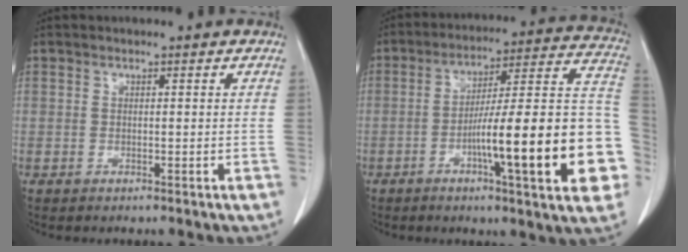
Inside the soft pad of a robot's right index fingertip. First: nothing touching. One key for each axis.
{"total": 22.9, "fx": -6.3, "fy": 2.2, "fz": 21.9, "tx": -0.233, "ty": 0.023, "tz": -0.086}